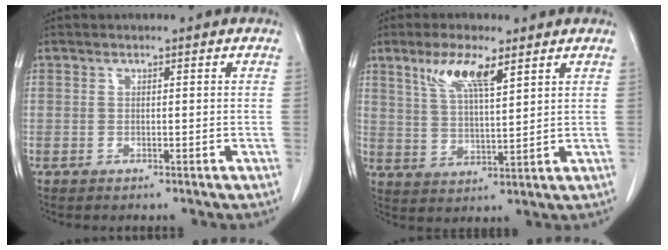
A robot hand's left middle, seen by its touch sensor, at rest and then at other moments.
{"total": 7.6, "force": [4.6, 1.4, 6.0], "torque": [-0.122, 0.001, 0.089]}